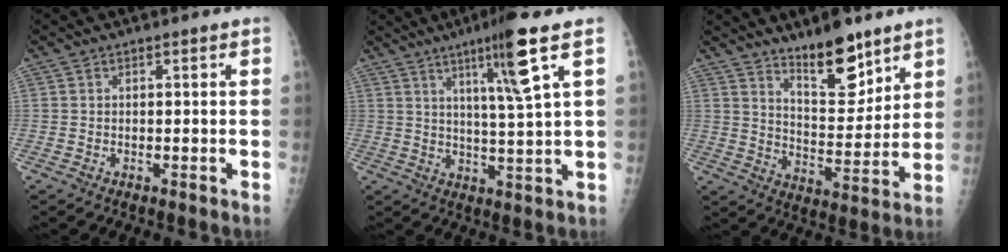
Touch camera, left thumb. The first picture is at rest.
{"total": 12.6, "force": [6.3, -0.9, 10.9], "torque": [-0.181, -0.034, 0.107]}
{"total": 12.0, "force": [8.8, 4.3, 6.9], "torque": [-0.079, -0.075, 0.154]}